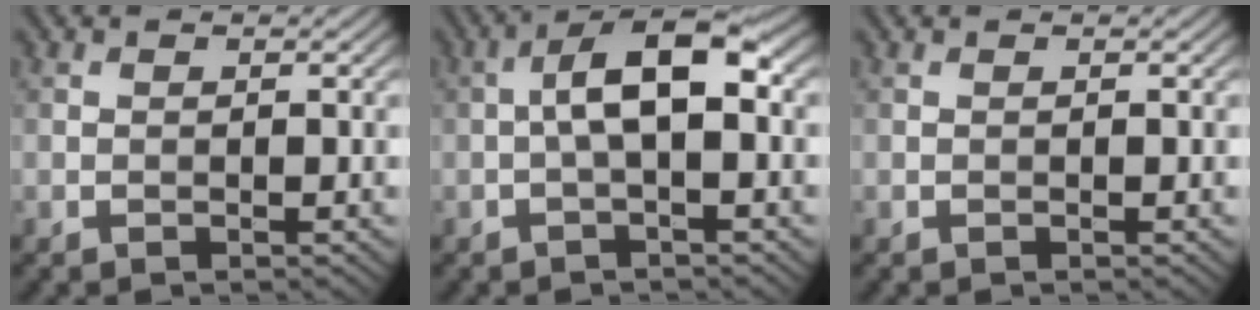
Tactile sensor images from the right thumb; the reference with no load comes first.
{"total": 6.5, "force": [-0.1, 2.3, 6.0], "torque": [-0.107, 0.016, -0.008]}
{"total": 0.0}